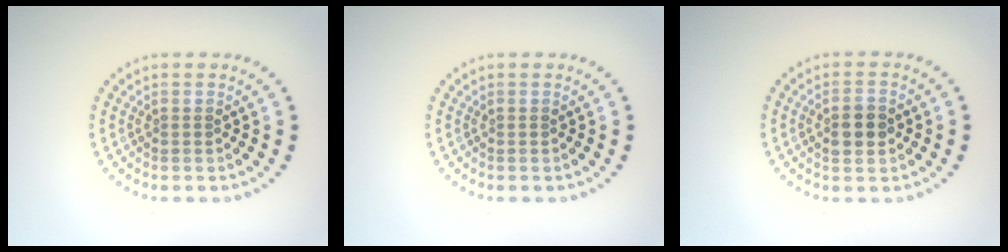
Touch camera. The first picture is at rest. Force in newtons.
{"total": 0.0}
{"total": 2.9, "press": 2.9, "slide": 0.2}